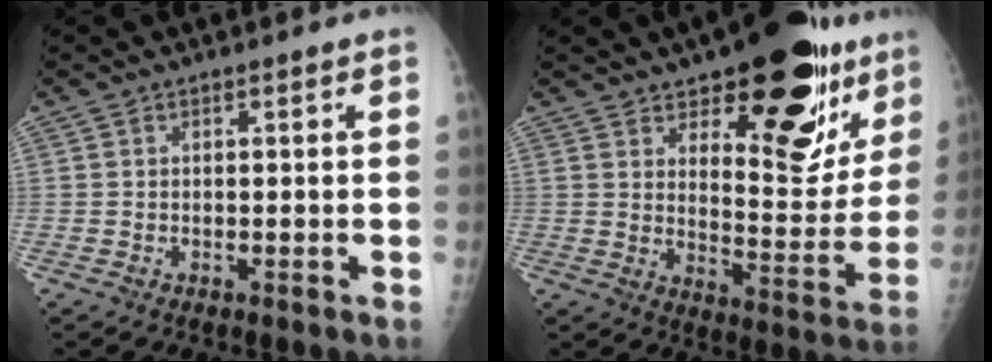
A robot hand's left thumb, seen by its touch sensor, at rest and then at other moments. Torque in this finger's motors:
{"motor_torque": [0.56, 0.47, 0.06, -0.40, 0.27]}